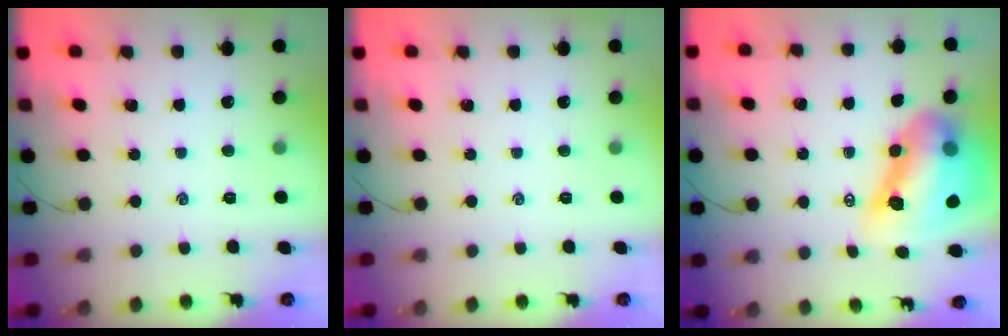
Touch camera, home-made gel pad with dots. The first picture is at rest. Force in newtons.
{"total": 0.0}
{"total": 16.6, "press": 16.0, "slide": 4.6}